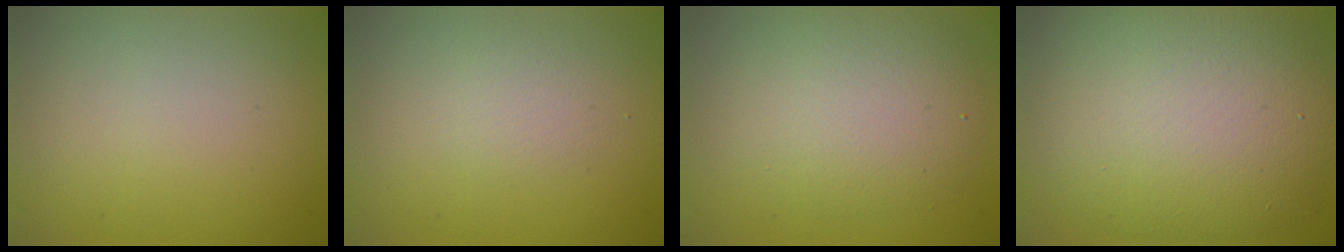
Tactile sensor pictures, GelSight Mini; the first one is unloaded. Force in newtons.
{"total": 1.3, "press": 1.3, "slide": 0.0}
{"total": 4.3, "press": 4.3, "slide": 0.4}
{"total": 10.3, "press": 10.3, "slide": 0.2}